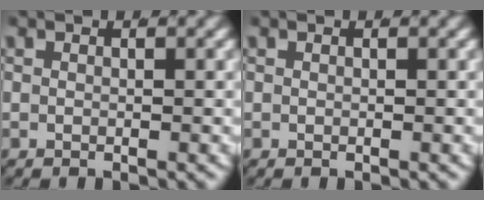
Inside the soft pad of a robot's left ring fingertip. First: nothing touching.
{"total": 0.0}